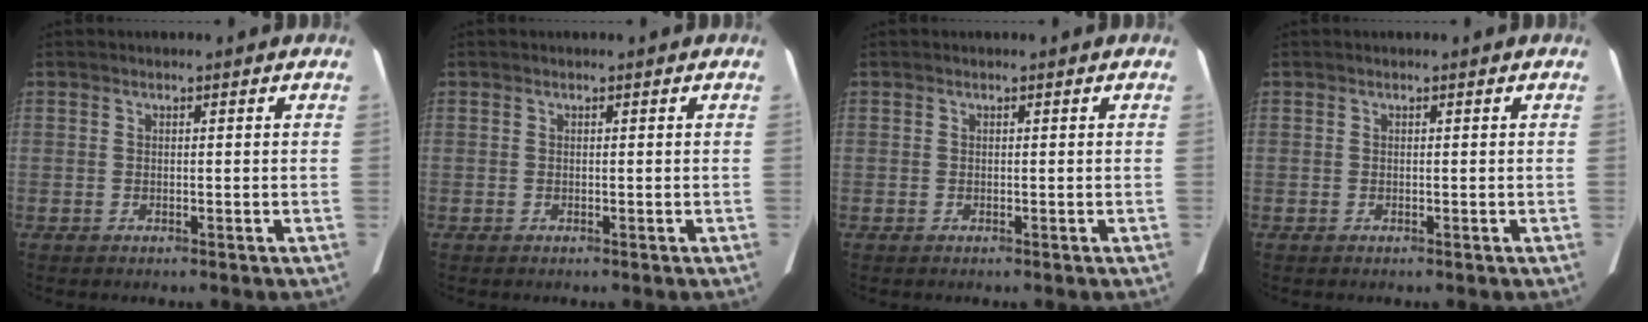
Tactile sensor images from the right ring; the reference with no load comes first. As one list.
[{"total": 0.0}, {"total": 0.0}, {"total": 0.0}]